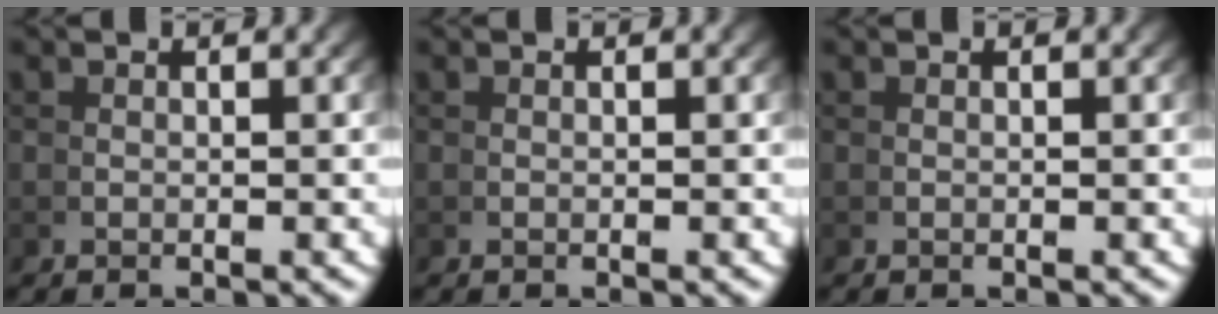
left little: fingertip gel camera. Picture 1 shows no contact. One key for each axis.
{"total": 0.0}
{"total": 0.0}